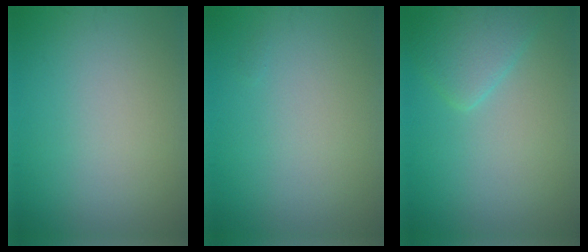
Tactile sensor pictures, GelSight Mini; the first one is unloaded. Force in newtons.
{"total": 0.0}
{"total": 3.0, "press": 3.0, "slide": 0.2}